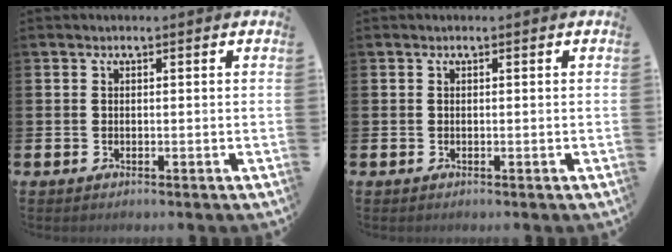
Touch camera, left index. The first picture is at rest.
{"total": 0.0}